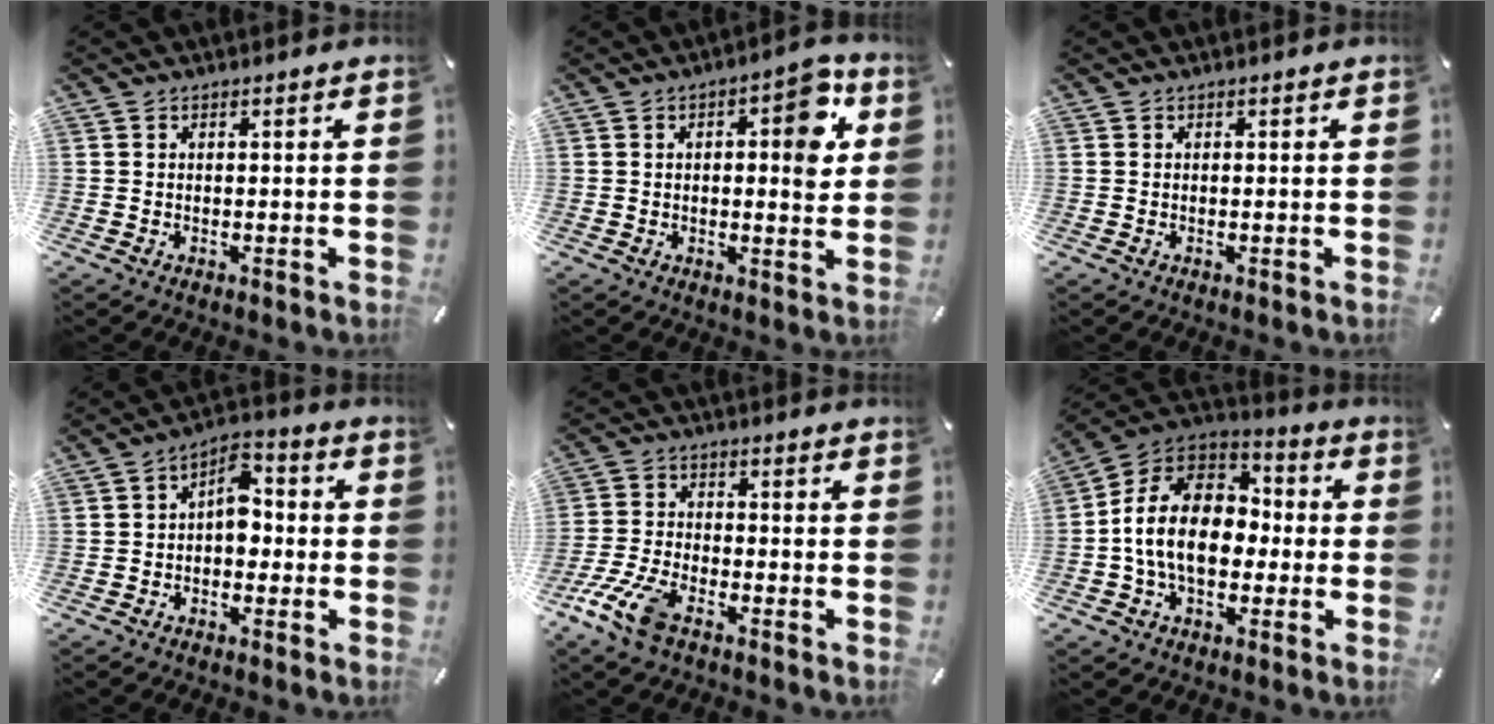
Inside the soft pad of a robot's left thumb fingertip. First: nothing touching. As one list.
[{"total": 9.7, "force": [2.4, 4.4, 8.3], "torque": [-0.093, -0.011, 0.031]}, {"total": 0.0}, {"total": 6.9, "force": [-0.8, 4.6, 5.0], "torque": [-0.069, 0.011, -0.019]}, {"total": 9.7, "force": [-6.1, 4.3, 6.3], "torque": [-0.148, 0.015, -0.117]}, {"total": 15.8, "force": [-2.6, 11.6, 10.4], "torque": [-0.224, 0.022, -0.051]}]